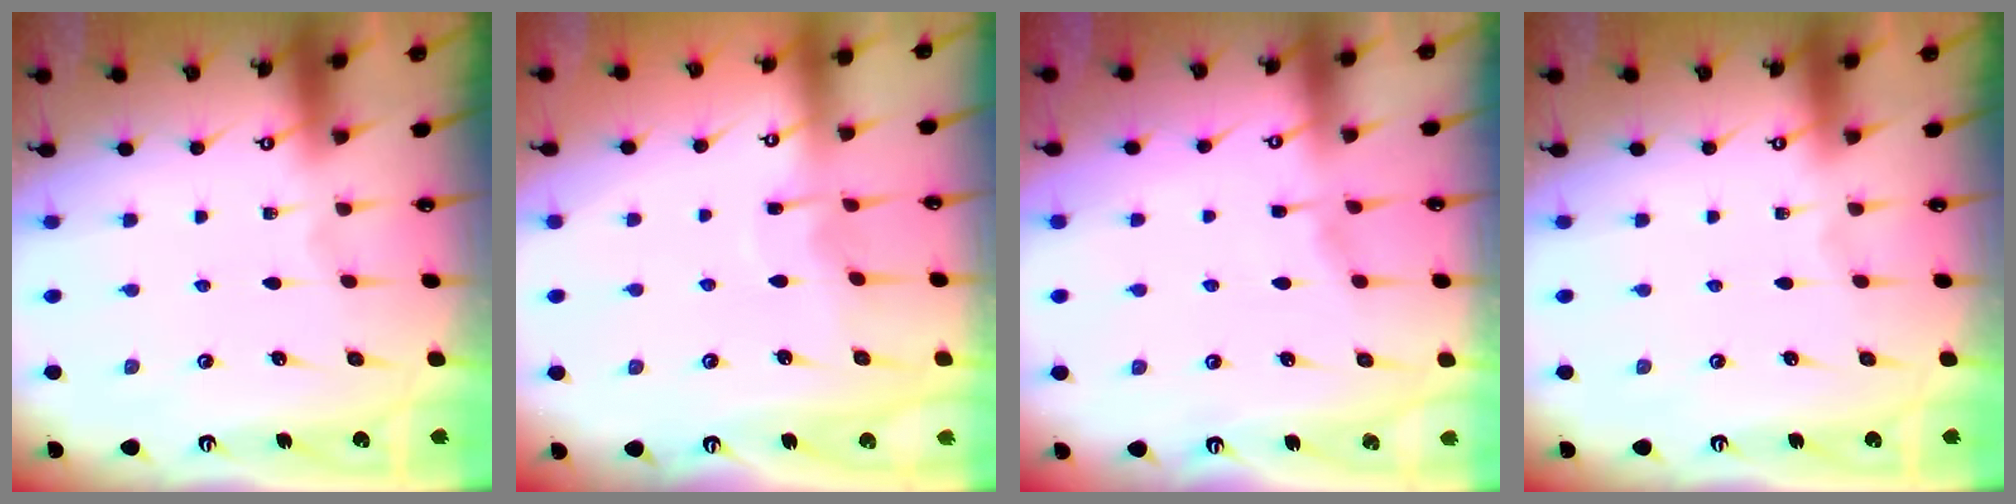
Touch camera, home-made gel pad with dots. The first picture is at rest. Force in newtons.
{"total": 2.9, "press": 2.9, "slide": 0.4}
{"total": 1.7, "press": 1.7, "slide": 0.3}
{"total": 0.0}